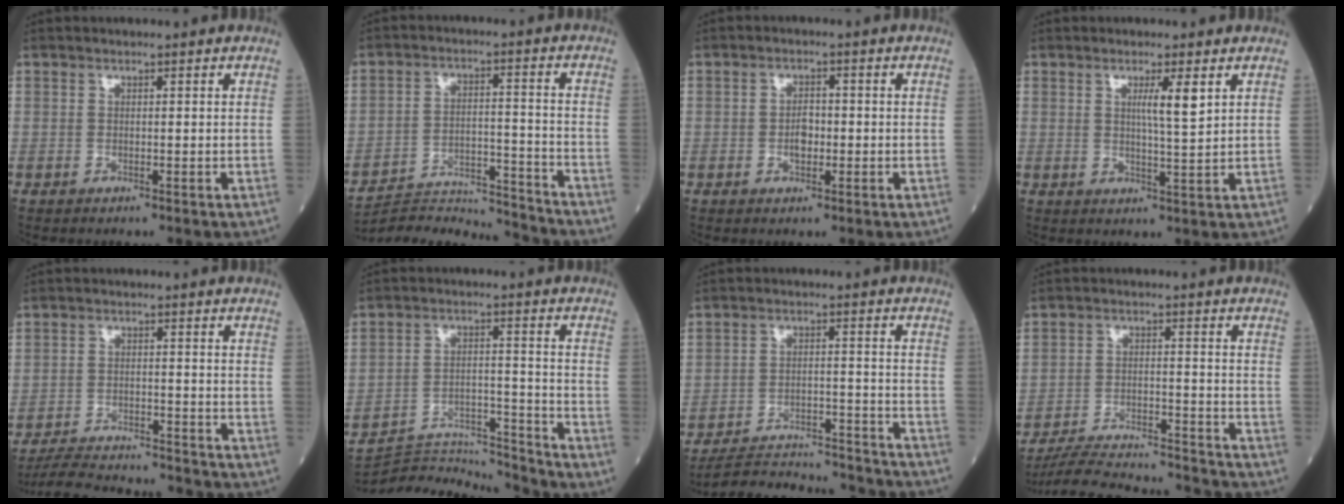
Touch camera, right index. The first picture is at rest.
{"total": 14.0, "force": [-13.9, -0.8, 1.2], "torque": [-0.024, 0.012, -0.224]}
{"total": 2.5, "force": [-0.6, 1.5, 1.9], "torque": [-0.032, 0.005, -0.008]}
{"total": 3.9, "force": [1.6, -0.3, 3.5], "torque": [-0.061, -0.005, 0.025]}
{"total": 11.9, "force": [-11.6, 1.4, 2.4], "torque": [-0.045, 0.004, -0.173]}
{"total": 11.3, "force": [-11.1, -1.7, -1.0], "torque": [0.010, 0.022, -0.192]}
{"total": 19.1, "force": [-18.4, 1.3, 4.8], "torque": [-0.074, -0.010, -0.255]}
{"total": 15.3, "force": [-14.9, 0.6, 3.5], "torque": [-0.069, 0.000, -0.223]}